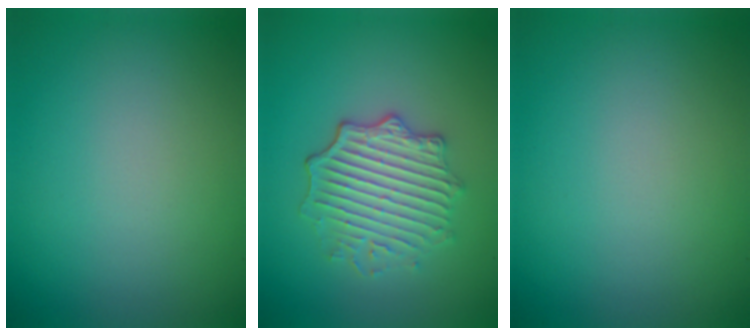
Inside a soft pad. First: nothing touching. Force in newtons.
{"total": 4.7, "press": 4.0, "slide": 2.5}
{"total": 0.0}